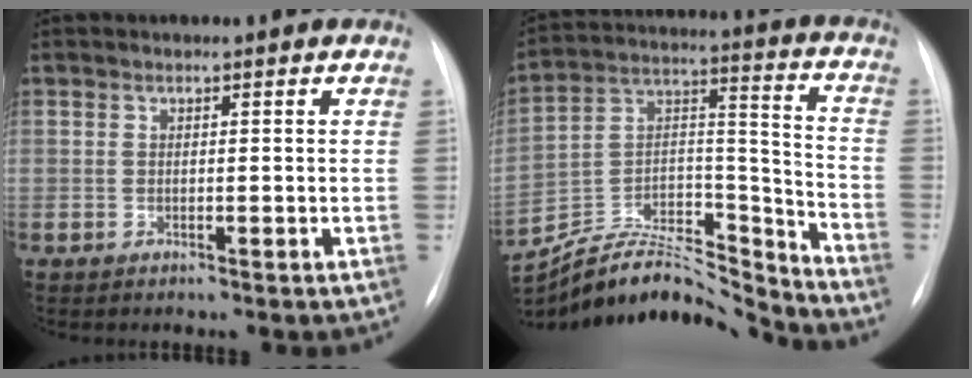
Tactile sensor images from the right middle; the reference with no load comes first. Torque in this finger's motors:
{"motor_torque": [-0.16, -0.39, 0.03, 0.00]}